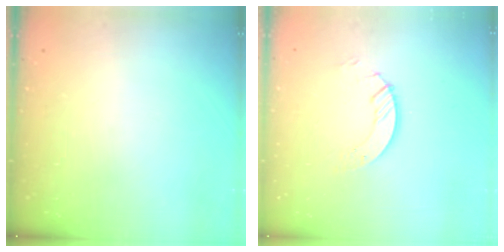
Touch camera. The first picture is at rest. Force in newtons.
{"total": 4.0, "press": 4.0, "slide": 0.3}